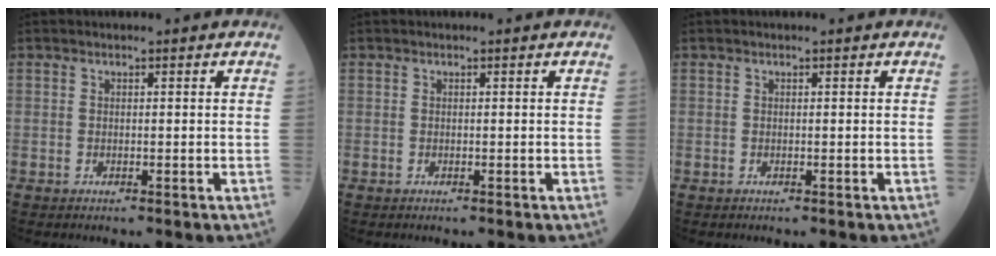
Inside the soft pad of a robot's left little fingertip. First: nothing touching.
{"total": 0.0}
{"total": 0.0}